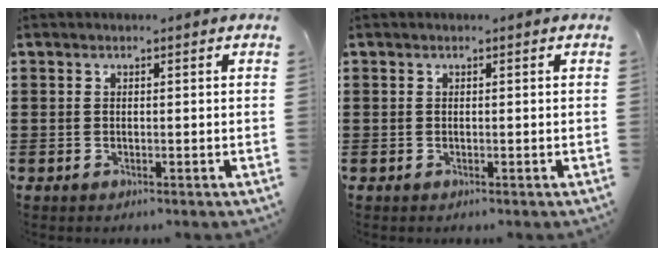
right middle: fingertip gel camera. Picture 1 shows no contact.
{"total": 0.0}